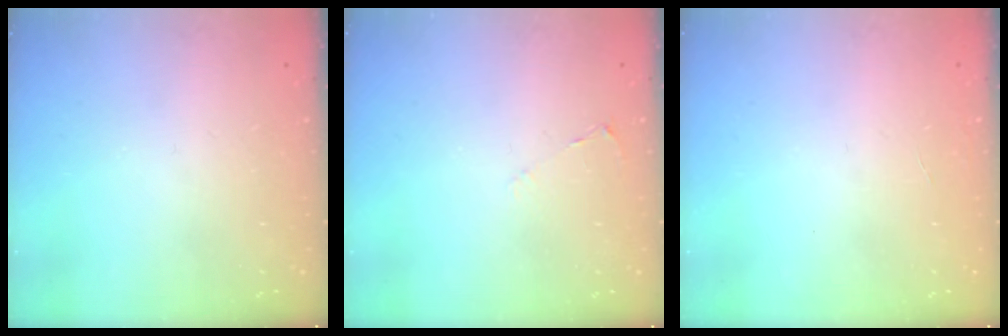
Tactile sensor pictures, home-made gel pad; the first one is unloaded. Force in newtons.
{"total": 2.4, "press": 2.3, "slide": 0.4}
{"total": 0.0}